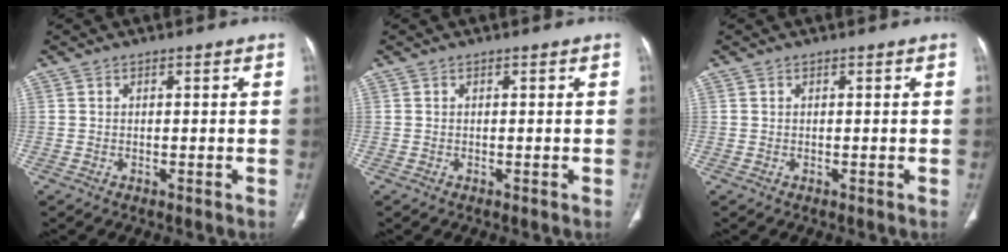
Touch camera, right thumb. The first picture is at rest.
{"total": 0.0}
{"total": 0.0}